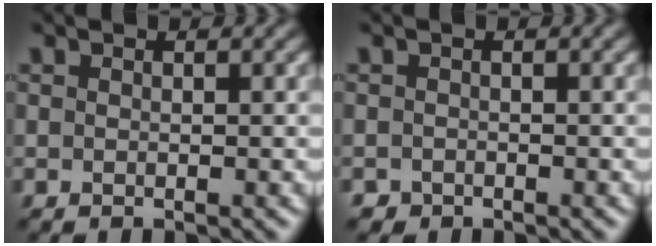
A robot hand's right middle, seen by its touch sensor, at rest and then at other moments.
{"total": 0.7, "force": [-0.6, 0.4, -0.1], "torque": [0.005, -0.003, -0.011]}